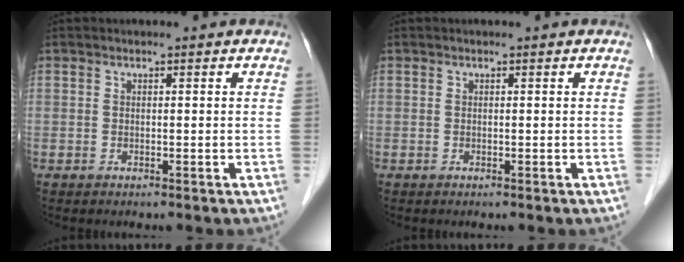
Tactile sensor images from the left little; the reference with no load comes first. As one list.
[{"total": 0.0}]